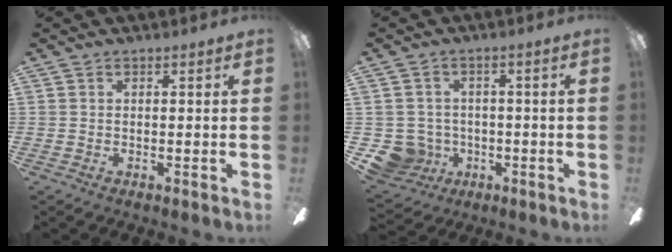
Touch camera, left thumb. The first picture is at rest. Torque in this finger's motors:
{"motor_torque": [-0.30, 0.36, -0.20, 0.08, 0.00]}